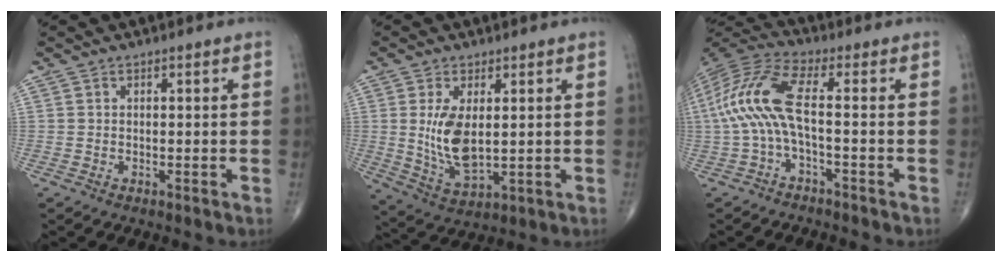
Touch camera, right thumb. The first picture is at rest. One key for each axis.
{"total": 9.3, "fx": 1.2, "fy": 4.4, "fz": 8.0, "tx": -0.153, "ty": -0.019, "tz": 0.037}
{"total": 12.2, "fx": -1.1, "fy": 3.4, "fz": 11.7, "tx": -0.273, "ty": 0.043, "tz": -0.029}